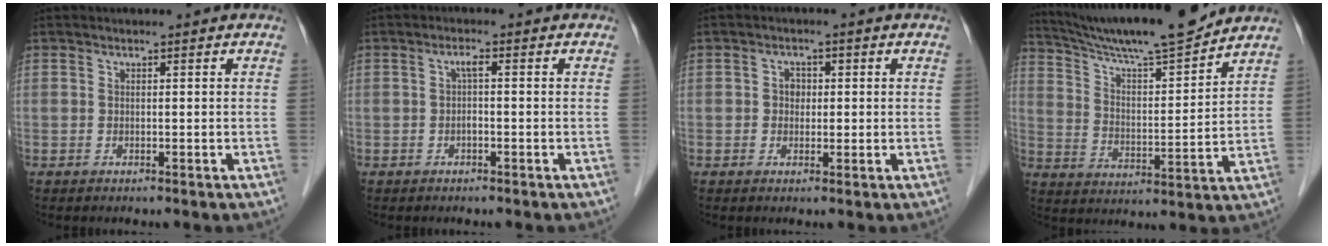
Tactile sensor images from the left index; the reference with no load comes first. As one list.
[{"total": 1.6, "force": [-0.2, 0.4, 1.6], "torque": [-0.030, 0.007, -0.003]}, {"total": 2.3, "force": [0.1, 1.9, 1.3], "torque": [-0.020, 0.009, 0.002]}, {"total": 16.3, "force": [14.8, 0.3, 6.7], "torque": [-0.121, 0.000, 0.242]}]